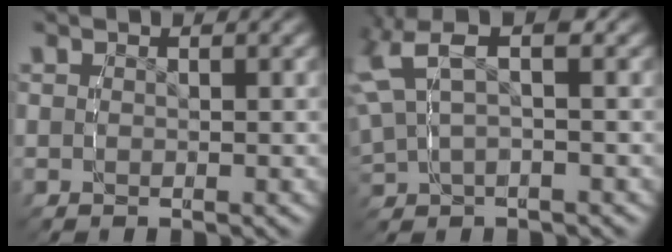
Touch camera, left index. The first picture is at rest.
{"total": 7.6, "force": [3.0, 4.4, 5.4], "torque": [-0.102, 0.028, 0.040]}